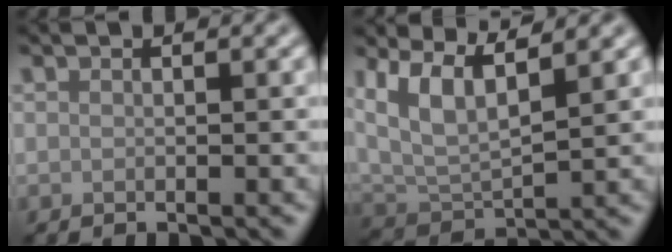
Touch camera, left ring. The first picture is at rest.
{"total": 6.3, "force": [3.6, 2.4, 4.5], "torque": [-0.095, 0.002, 0.069]}